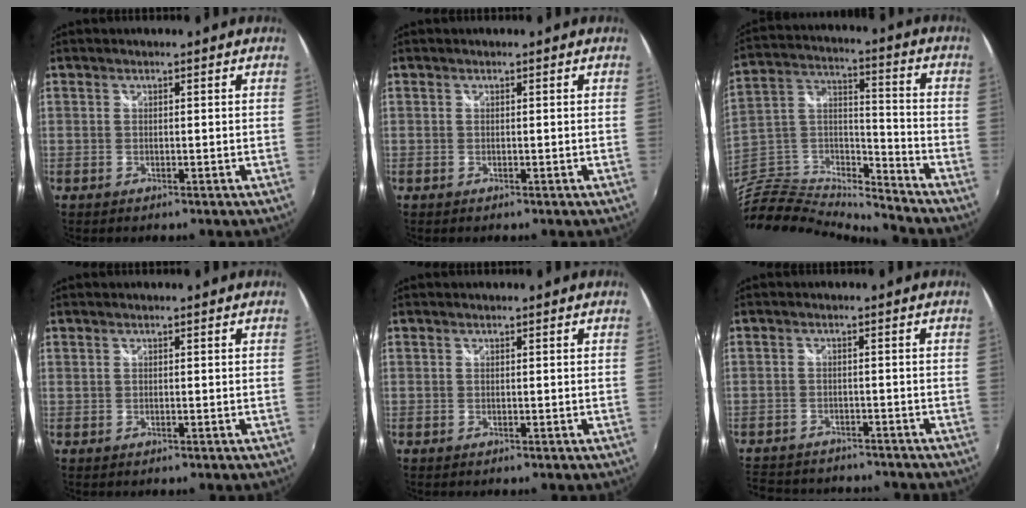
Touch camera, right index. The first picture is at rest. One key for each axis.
{"total": 0.0}
{"total": 14.7, "fx": -13.9, "fy": 2.1, "fz": 4.3, "tx": -0.107, "ty": 0.017, "tz": -0.281}
{"total": 0.0}
{"total": 0.0}
{"total": 12.4, "fx": -10.6, "fy": 5.1, "fz": 3.9, "tx": -0.108, "ty": 0.003, "tz": -0.157}